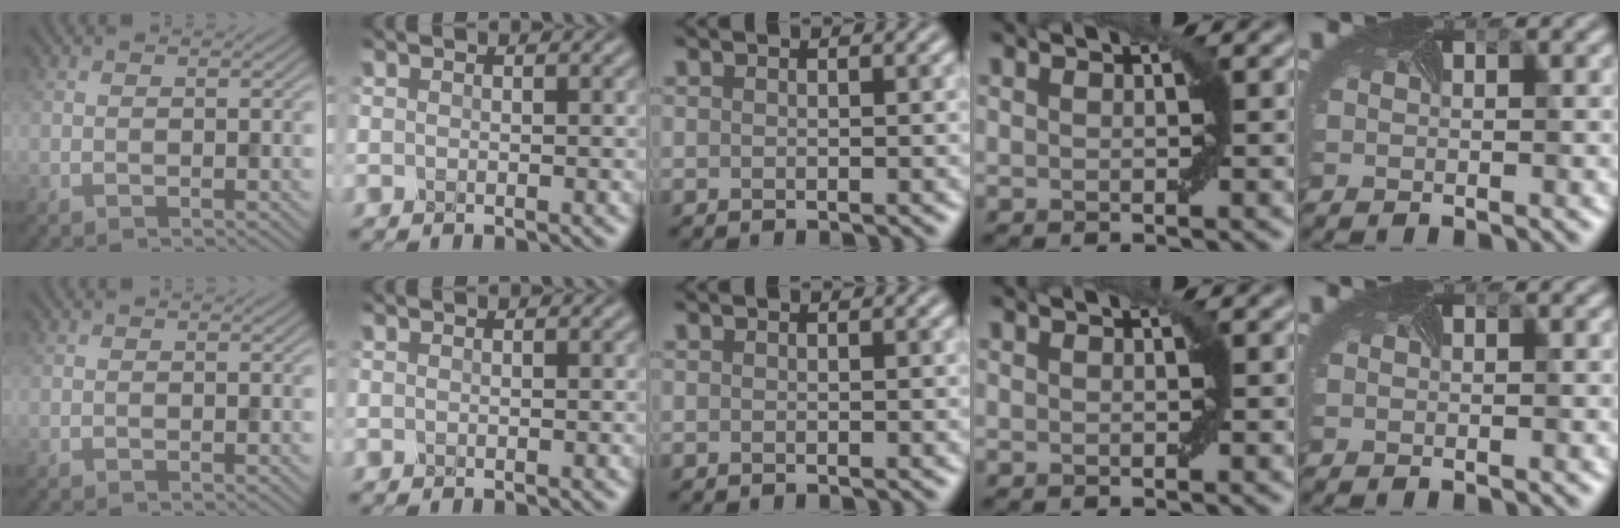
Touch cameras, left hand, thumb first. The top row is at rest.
{}